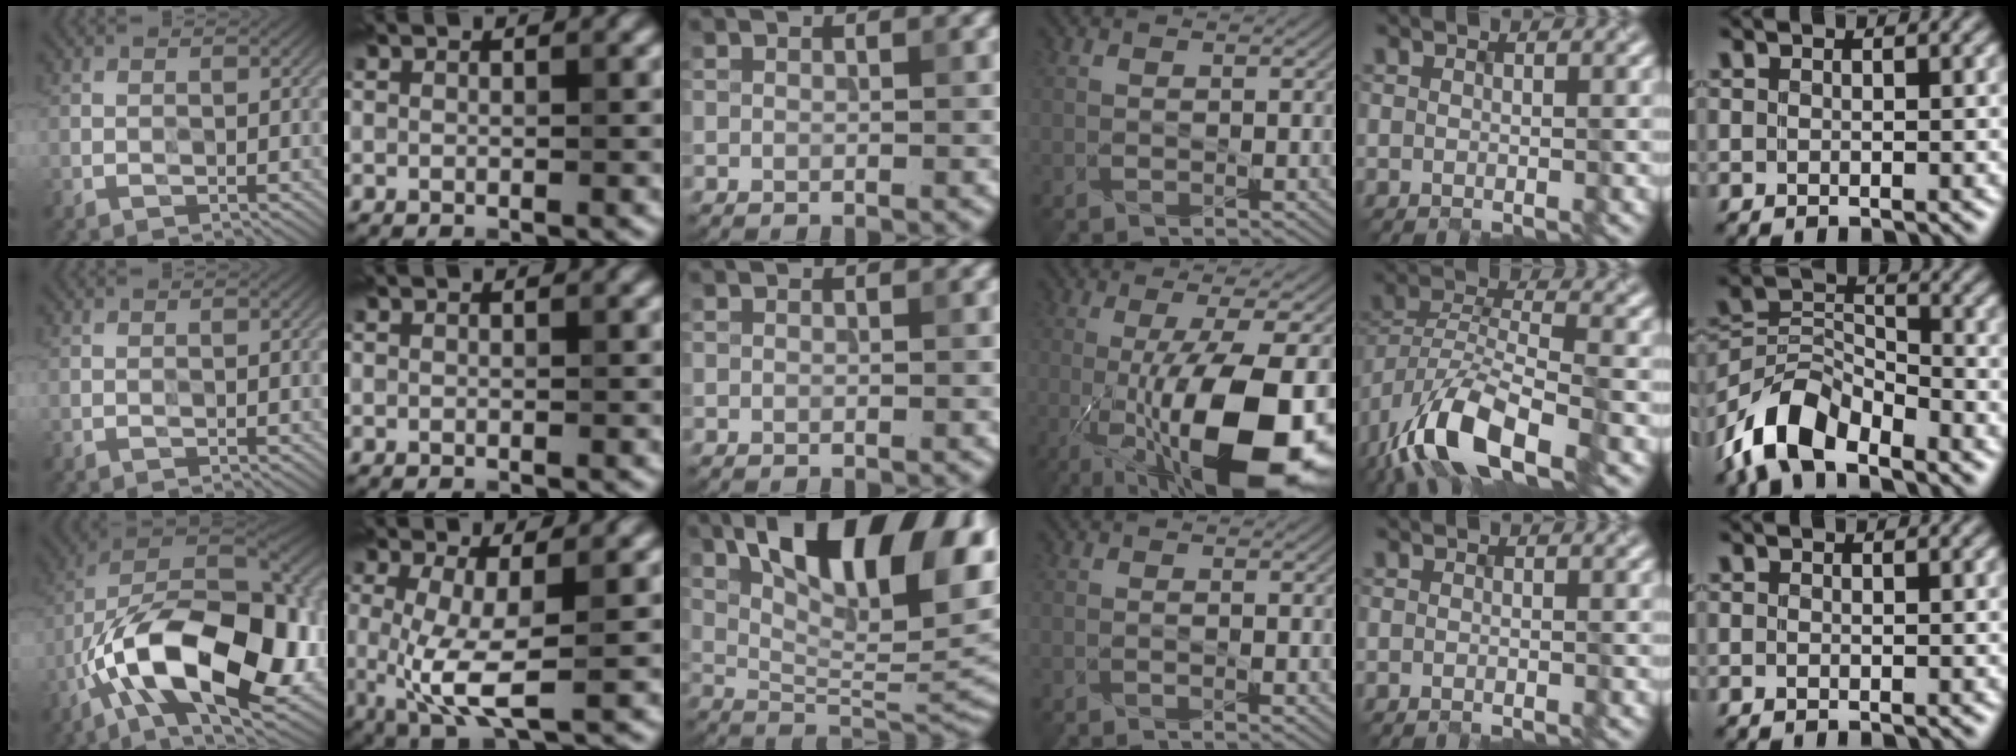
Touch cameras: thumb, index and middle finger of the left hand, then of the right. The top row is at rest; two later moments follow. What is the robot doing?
{"motion": "extract", "object": "pen cap and body"}